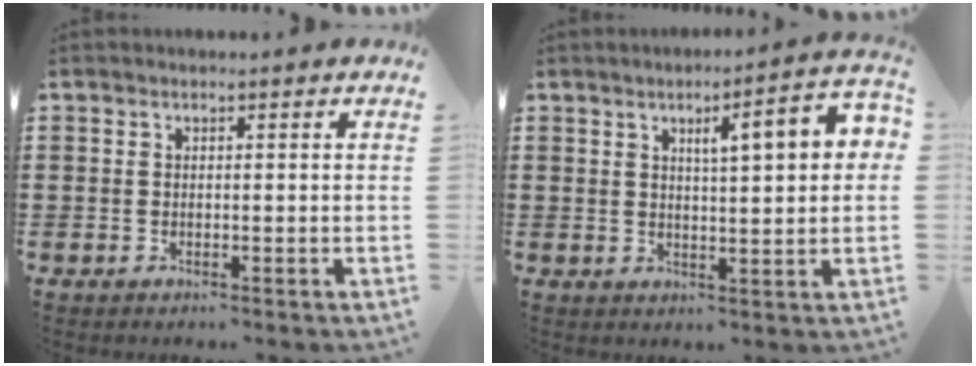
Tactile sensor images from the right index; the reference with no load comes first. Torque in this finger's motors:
{"motor_torque": [0.61, -0.19, 0.71, 0.10]}